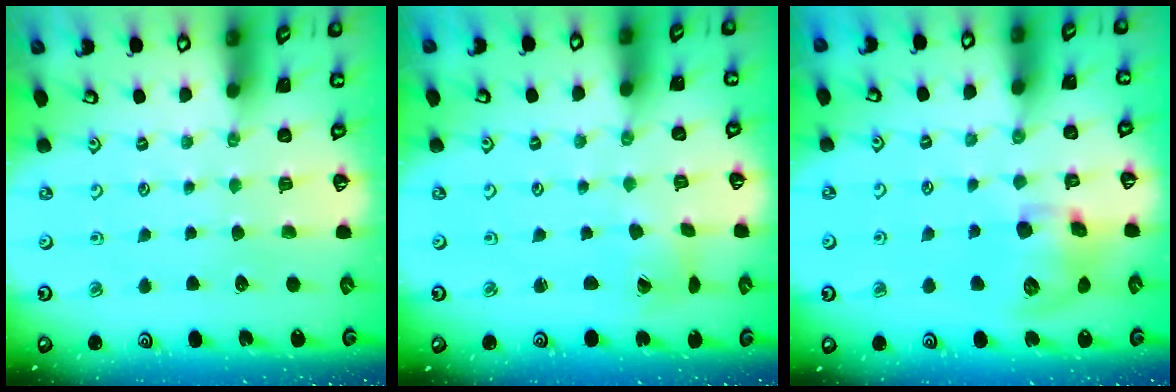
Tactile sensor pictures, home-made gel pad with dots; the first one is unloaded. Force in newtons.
{"total": 1.1, "press": 1.1, "slide": 0.2}
{"total": 11.9, "press": 11.8, "slide": 1.9}